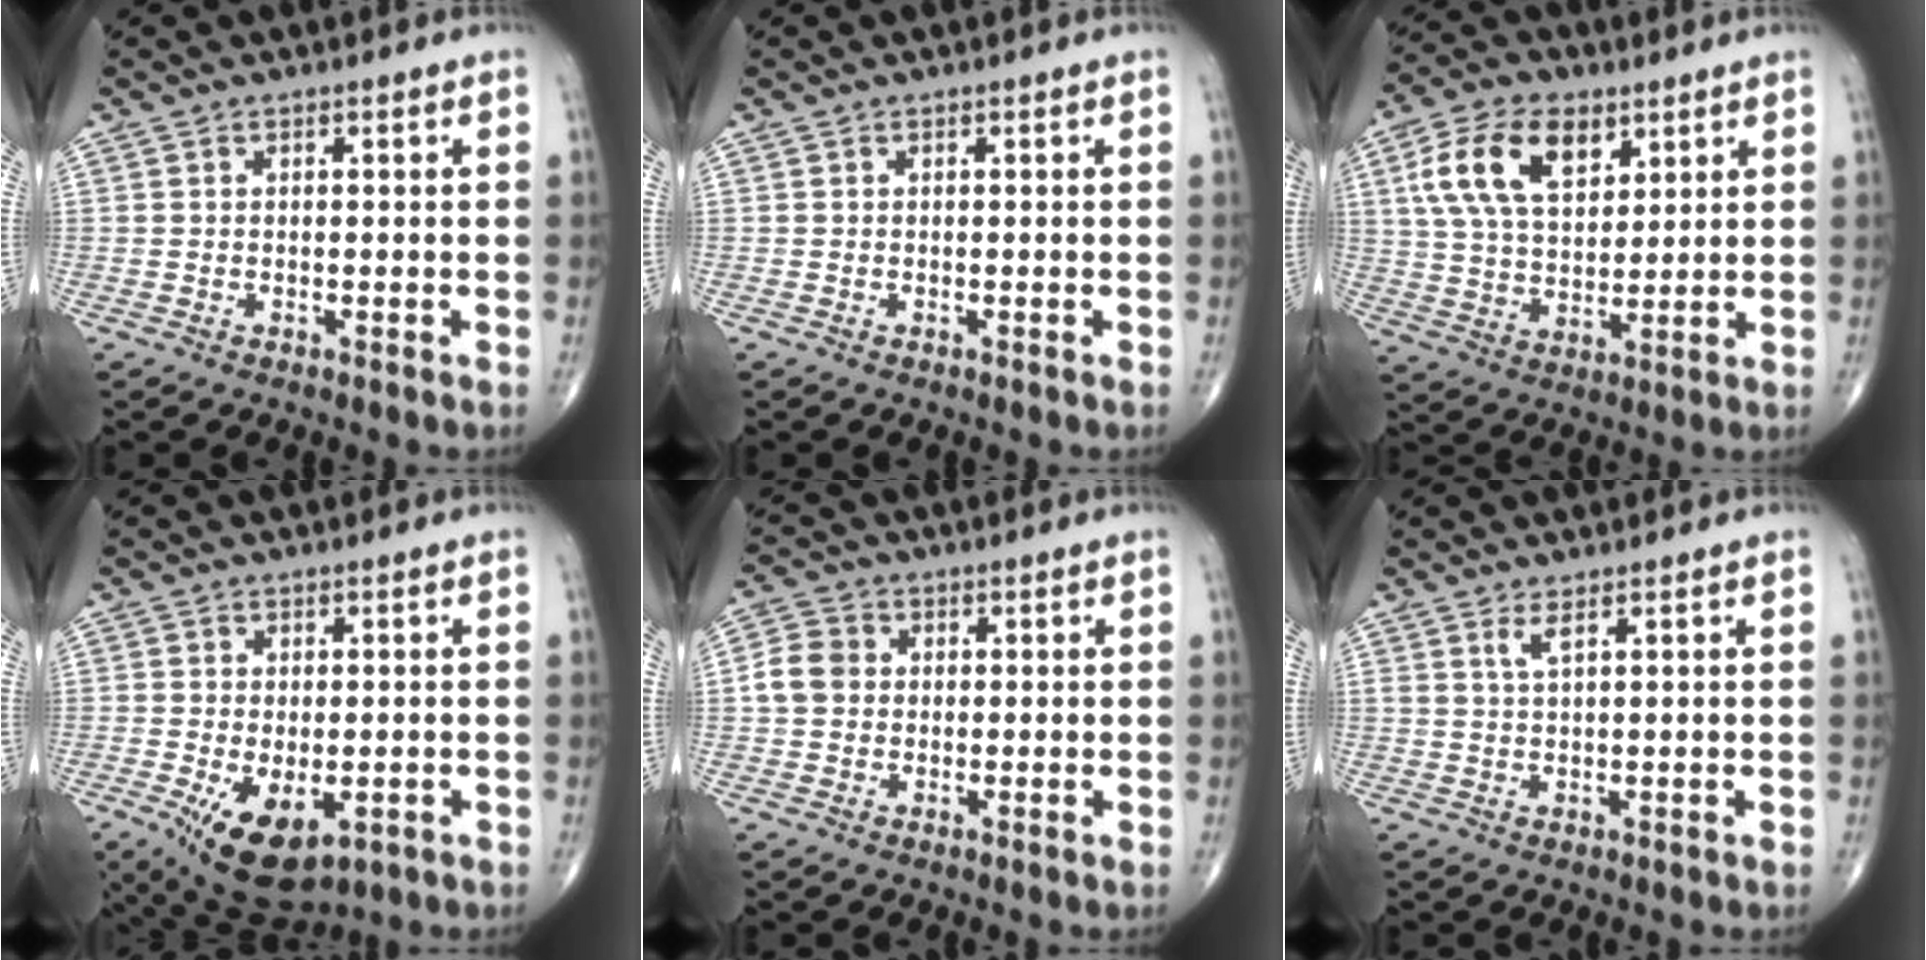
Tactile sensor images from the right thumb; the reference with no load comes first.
{"total": 0.0}
{"total": 14.7, "force": [6.1, 8.5, 10.2], "torque": [-0.176, -0.013, 0.115]}
{"total": 10.8, "force": [-3.9, 5.7, 8.3], "torque": [-0.134, -0.010, -0.046]}
{"total": 5.2, "force": [0.1, 4.5, 2.6], "torque": [-0.042, 0.012, -0.005]}
{"total": 2.0, "force": [1.2, 0.2, 1.6], "torque": [-0.039, -0.007, 0.028]}